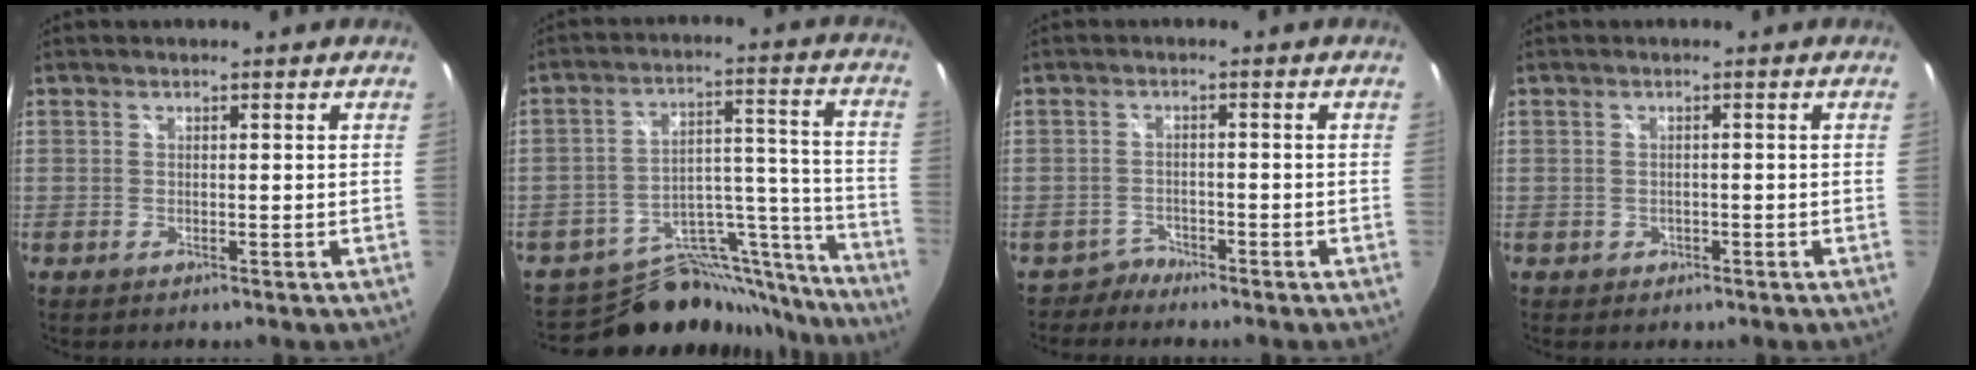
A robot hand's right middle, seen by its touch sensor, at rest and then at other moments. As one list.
[{"total": 21.4, "force": [-19.4, 7.5, 5.1], "torque": [-0.073, 0.060, -0.269]}, {"total": 2.5, "force": [-2.1, 0.9, -0.8], "torque": [0.014, 0.008, -0.040]}, {"total": 1.5, "force": [-0.6, 1.4, 0.4], "torque": [-0.008, 0.001, -0.004]}]